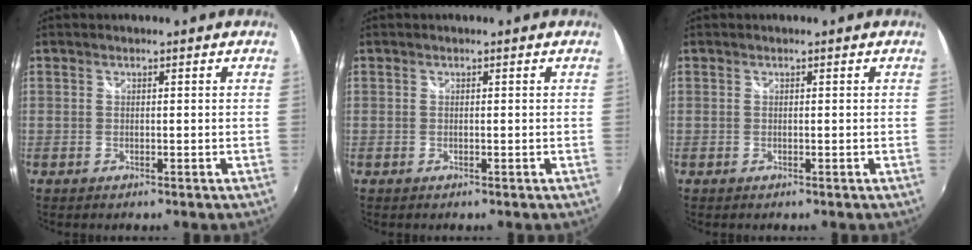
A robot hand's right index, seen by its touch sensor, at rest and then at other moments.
{"total": 0.0}
{"total": 0.0}